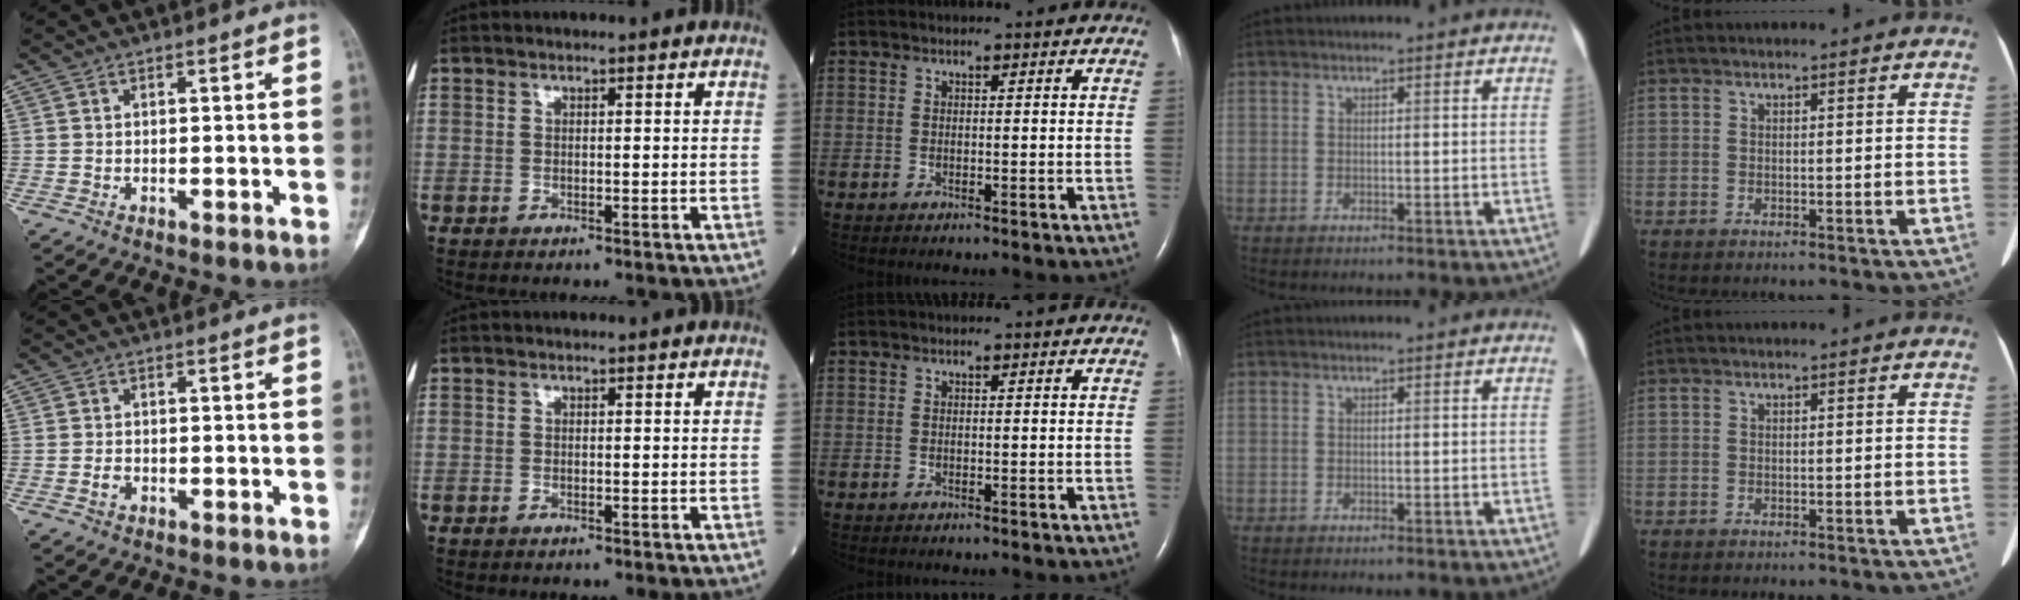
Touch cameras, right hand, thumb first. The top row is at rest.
{"thumb": {"total": 1.6, "force": [-0.7, 1.2, 0.9], "torque": [-0.016, 0.007, -0.013]}}